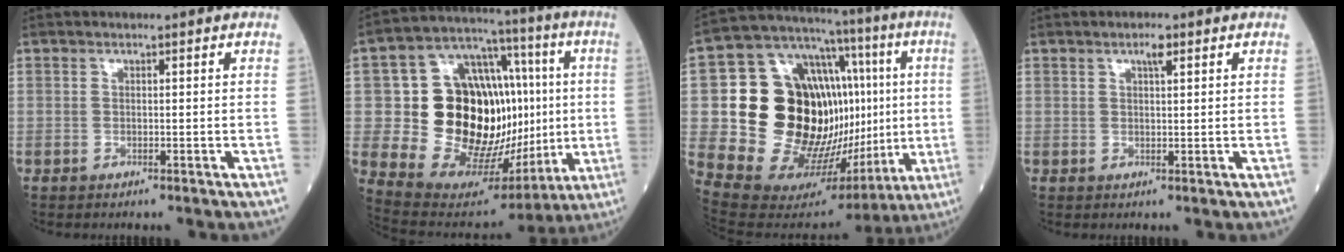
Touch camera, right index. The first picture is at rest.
{"total": 26.5, "force": [0.6, 13.6, 22.8], "torque": [-0.355, 0.044, 0.024]}
{"total": 30.6, "force": [0.7, 13.3, 27.6], "torque": [-0.410, 0.048, 0.029]}
{"total": 2.4, "force": [1.3, 0.7, 1.9], "torque": [-0.040, 0.003, 0.024]}